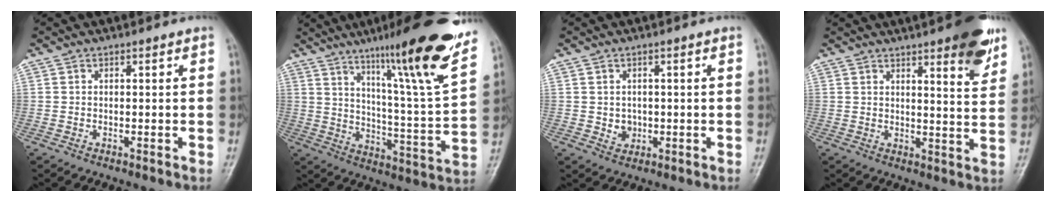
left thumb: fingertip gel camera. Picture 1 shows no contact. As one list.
[{"total": 21.9, "force": [14.4, 1.1, 16.5], "torque": [-0.219, -0.066, 0.222]}, {"total": 2.6, "force": [-0.2, 2.3, 1.2], "torque": [-0.006, 0.001, 0.005]}, {"total": 10.2, "force": [6.3, 2.1, 7.8], "torque": [-0.080, -0.033, 0.079]}]